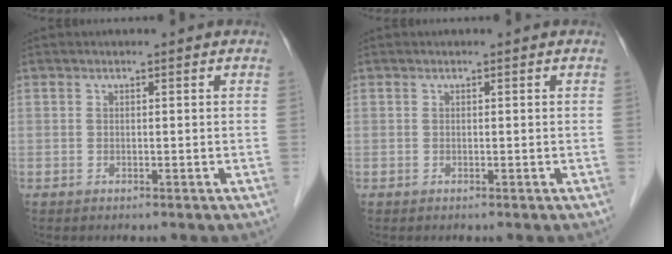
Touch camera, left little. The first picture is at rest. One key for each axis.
{"total": 0.0}